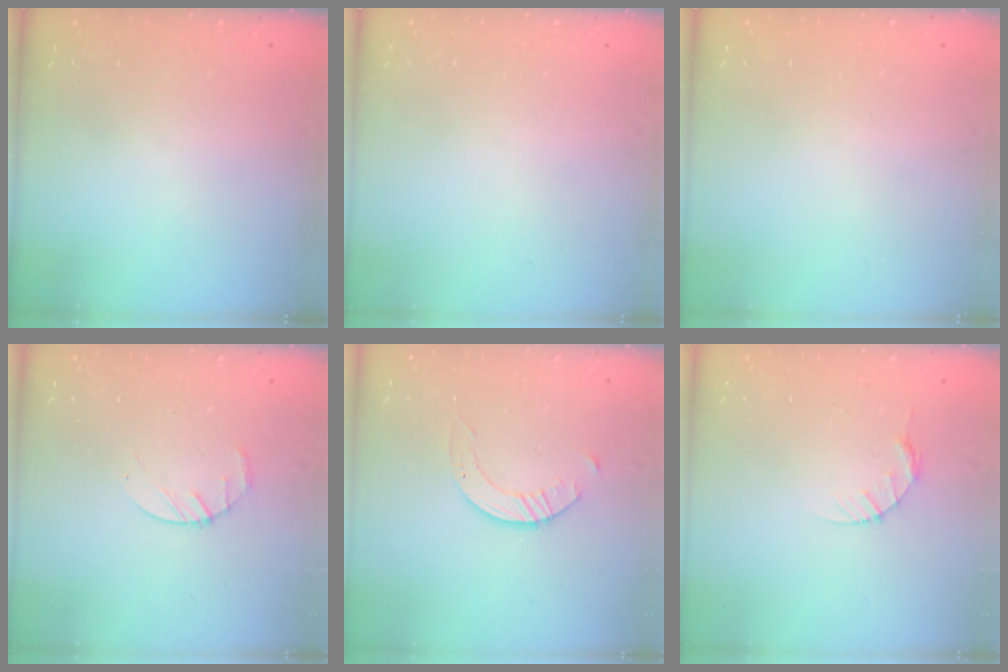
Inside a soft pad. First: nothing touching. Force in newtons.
{"total": 0.0}
{"total": 0.0}
{"total": 3.2, "press": 3.2, "slide": 0.5}
{"total": 2.6, "press": 2.6, "slide": 0.3}
{"total": 3.9, "press": 3.8, "slide": 0.5}